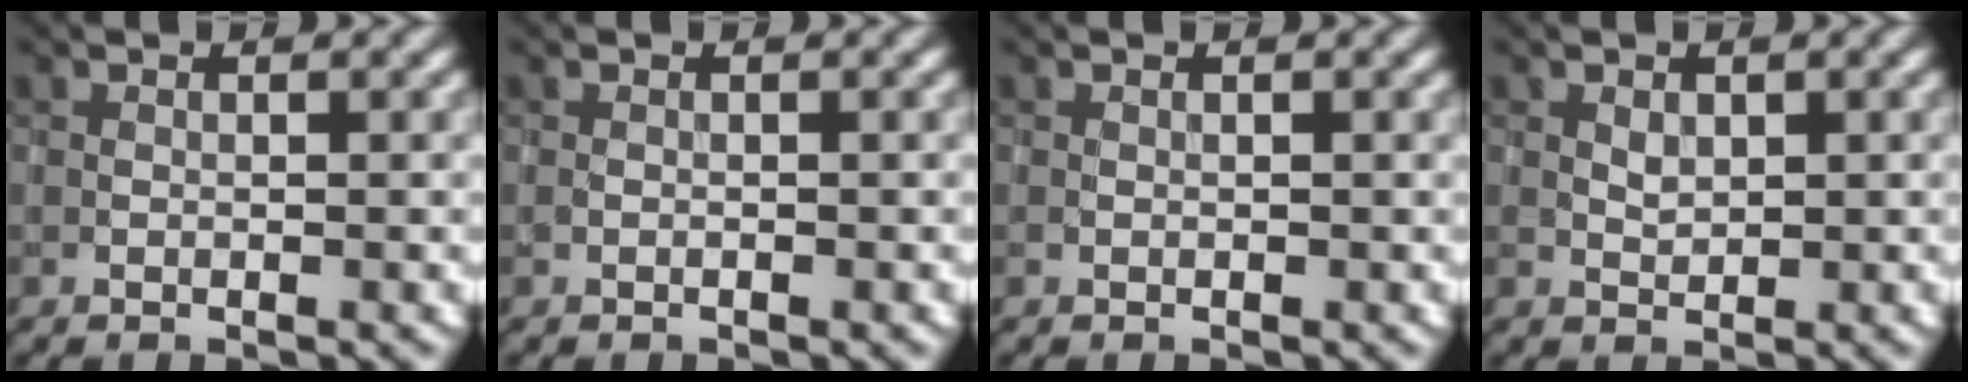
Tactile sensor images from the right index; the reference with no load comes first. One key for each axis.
{"total": 0.0}
{"total": 0.0}
{"total": 1.0, "fx": 0.3, "fy": 0.7, "fz": 0.7, "tx": -0.013, "ty": -0.002, "tz": 0.008}